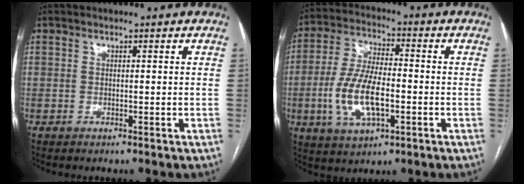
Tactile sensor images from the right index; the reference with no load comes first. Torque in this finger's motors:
{"motor_torque": [0.50, -0.21, 0.38, 0.21]}